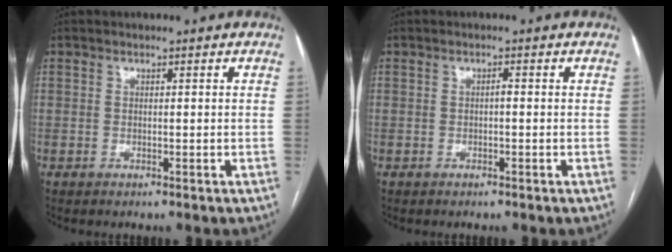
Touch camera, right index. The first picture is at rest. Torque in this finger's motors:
{"motor_torque": [0.30, 0.04, 0.07, 0.02]}